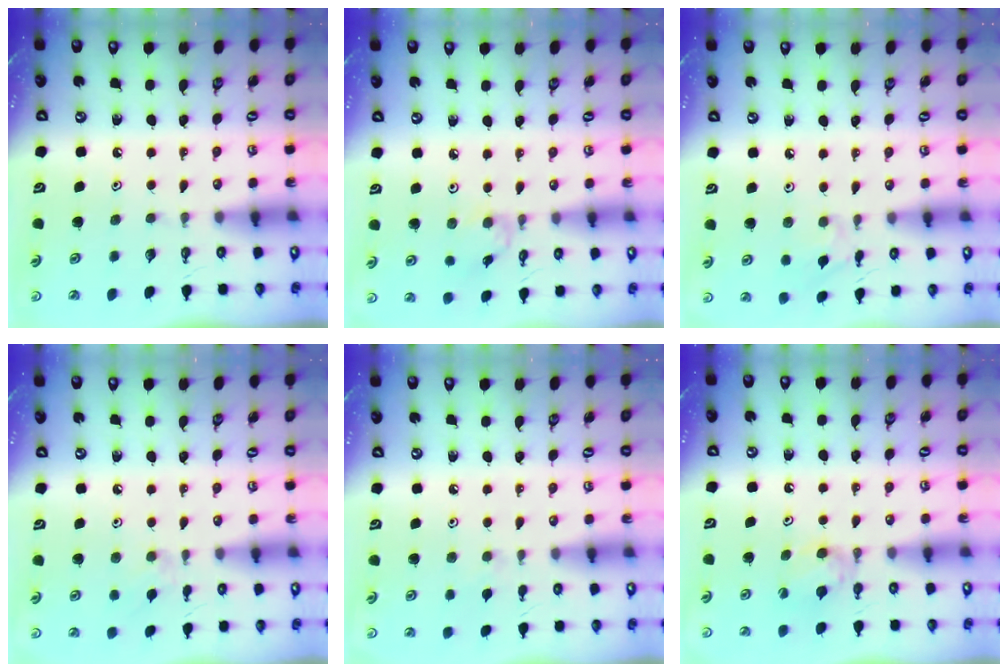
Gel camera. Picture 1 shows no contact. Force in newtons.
{"total": 1.5, "press": 1.4, "slide": 0.4}
{"total": 3.5, "press": 3.5, "slide": 0.5}
{"total": 4.5, "press": 4.5, "slide": 0.7}
{"total": 4.7, "press": 4.7, "slide": 0.7}
{"total": 6.6, "press": 6.6, "slide": 0.5}